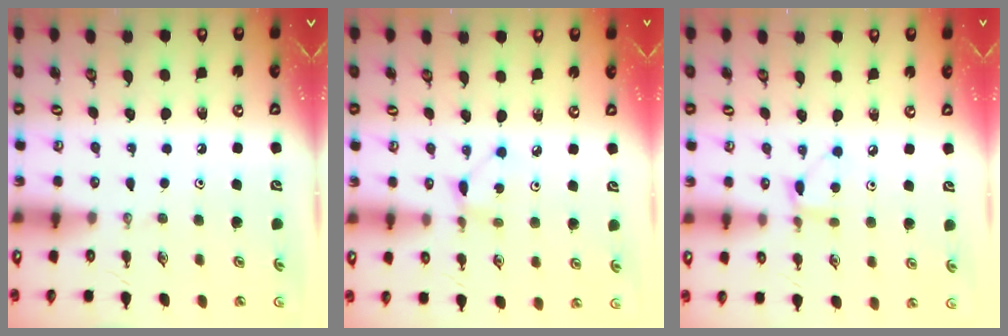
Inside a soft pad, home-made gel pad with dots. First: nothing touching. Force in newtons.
{"total": 2.5, "press": 2.5, "slide": 0.4}
{"total": 5.1, "press": 5.1, "slide": 0.6}